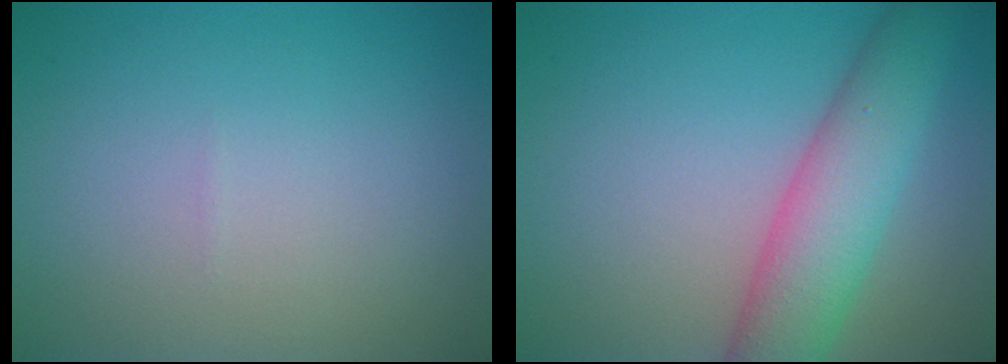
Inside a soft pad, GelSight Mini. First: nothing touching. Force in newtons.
{"total": 6.2, "press": 6.2, "slide": 0.3}